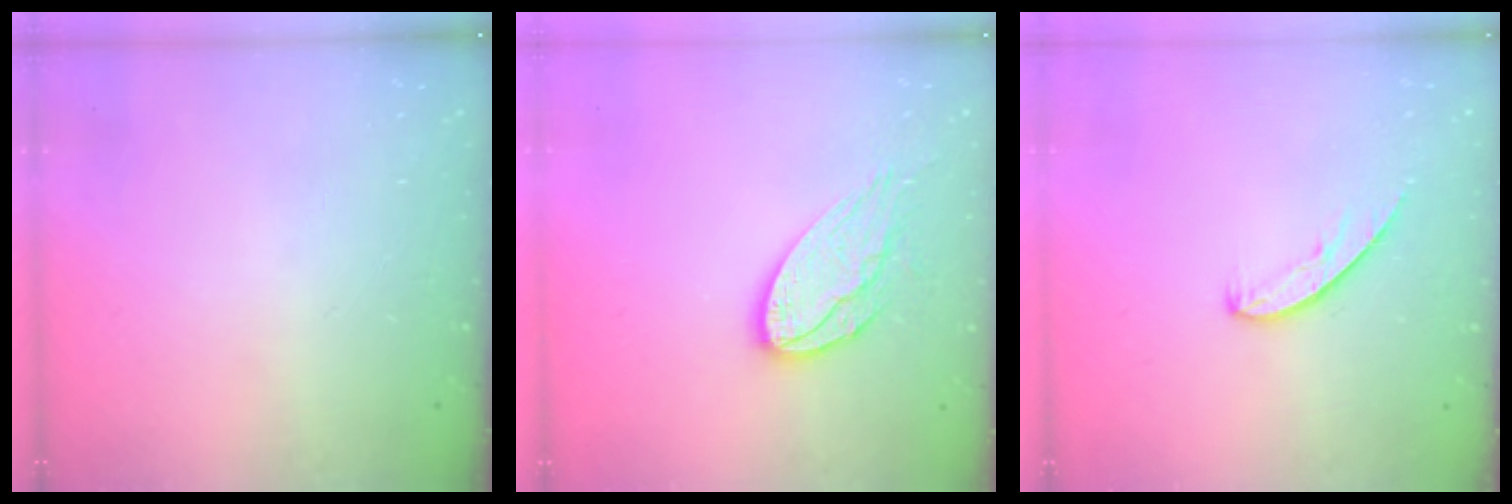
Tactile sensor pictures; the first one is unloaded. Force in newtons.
{"total": 11.5, "press": 11.5, "slide": 0.6}
{"total": 6.0, "press": 6.0, "slide": 0.4}